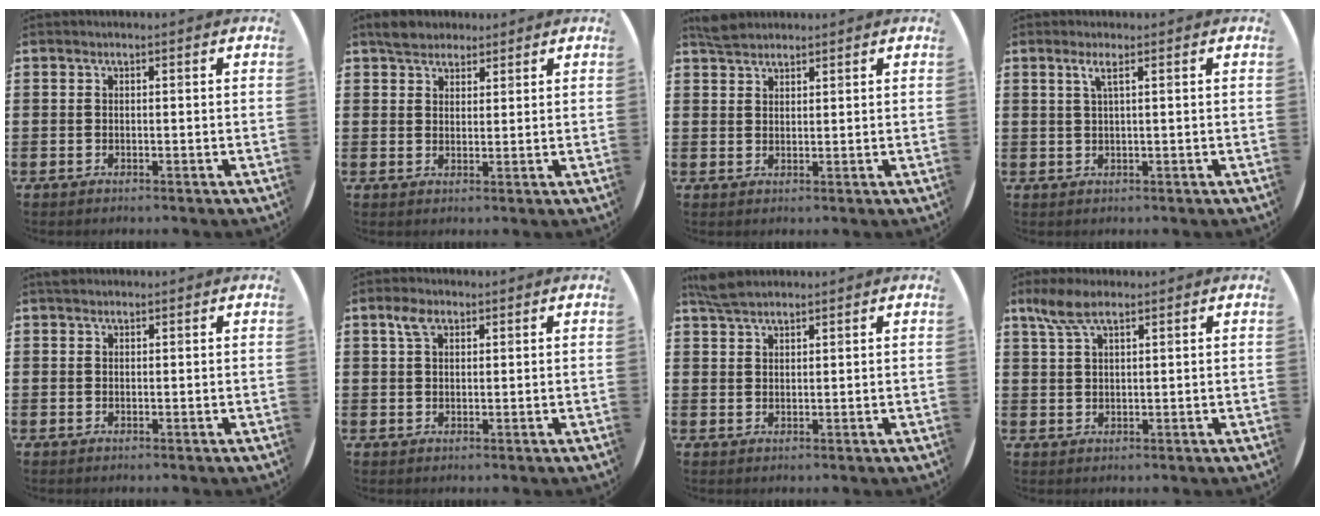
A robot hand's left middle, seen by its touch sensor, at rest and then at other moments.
{"total": 3.2, "force": [2.8, 1.5, 0.3], "torque": [-0.006, 0.003, 0.054]}
{"total": 2.7, "force": [2.5, 0.9, 0.5], "torque": [-0.007, 0.002, 0.047]}
{"total": 1.7, "force": [0.7, -0.1, 1.5], "torque": [-0.031, 0.000, 0.011]}
{"total": 0.6, "force": [0.5, 0.3, 0.0], "torque": [0.007, -0.001, 0.009]}
{"total": 3.0, "force": [1.8, 1.7, 1.7], "torque": [-0.030, 0.003, 0.033]}
{"total": 3.2, "force": [2.9, 0.8, 1.2], "torque": [-0.030, 0.003, 0.055]}
{"total": 4.8, "force": [3.2, 1.6, 3.1], "torque": [-0.069, 0.006, 0.059]}